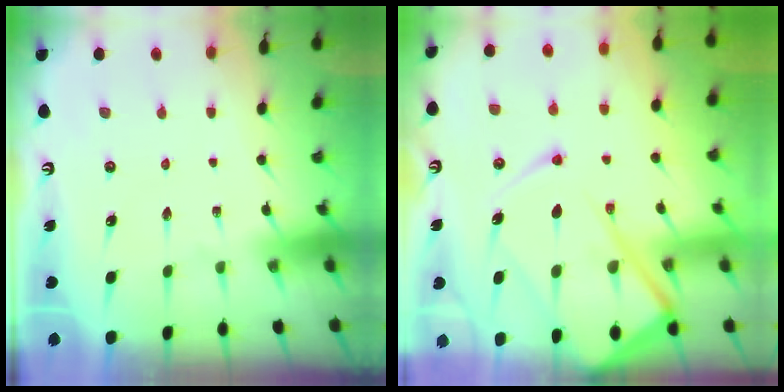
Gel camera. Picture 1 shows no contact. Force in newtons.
{"total": 18.5, "press": 18.3, "slide": 2.1}